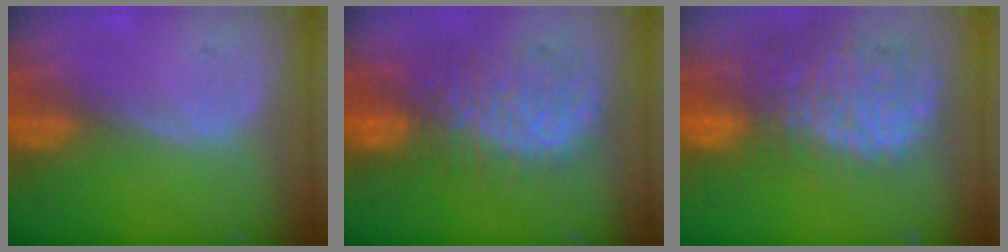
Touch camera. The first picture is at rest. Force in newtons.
{"total": 10.3, "press": 9.4, "slide": 4.3}
{"total": 14.3, "press": 11.7, "slide": 8.1}